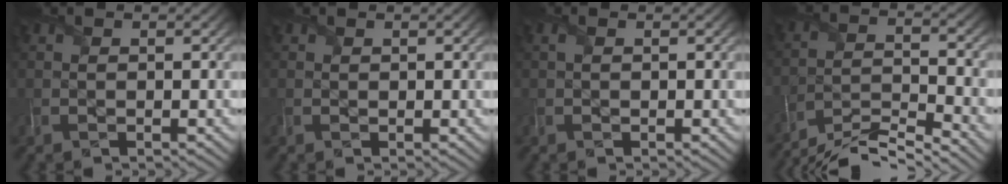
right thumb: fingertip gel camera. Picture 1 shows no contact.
{"total": 0.5, "force": [0.4, 0.4, -0.1], "torque": [0.003, 0.002, 0.009]}
{"total": 0.8, "force": [0.0, 0.5, 0.6], "torque": [-0.012, 0.001, 0.002]}
{"total": 8.3, "force": [-7.8, 0.8, 2.6], "torque": [-0.038, 0.001, -0.149]}